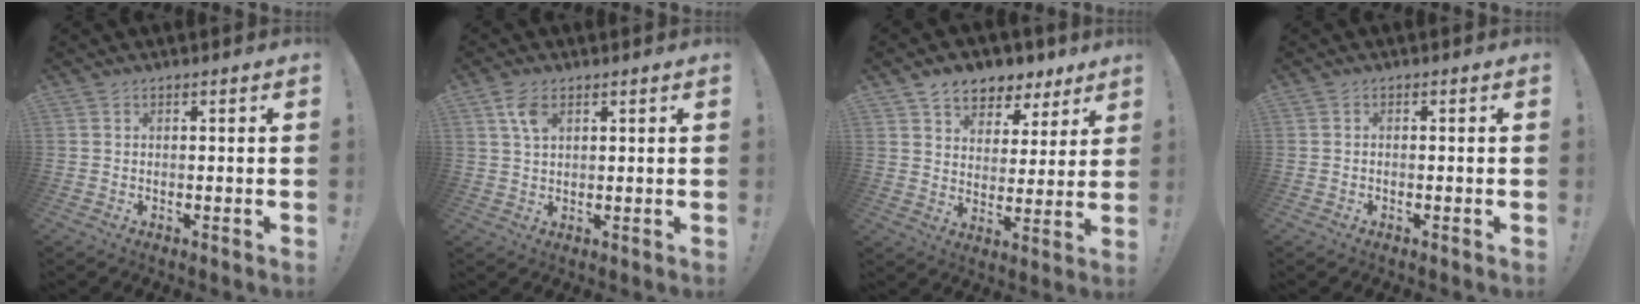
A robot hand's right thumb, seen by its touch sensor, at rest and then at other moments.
{"total": 4.9, "force": [2.4, 2.5, 3.5], "torque": [-0.059, -0.007, 0.043]}
{"total": 8.5, "force": [6.3, 5.1, 2.5], "torque": [-0.032, -0.049, 0.117]}
{"total": 0.5, "force": [-0.5, 0.1, 0.2], "torque": [-0.004, 0.001, -0.008]}